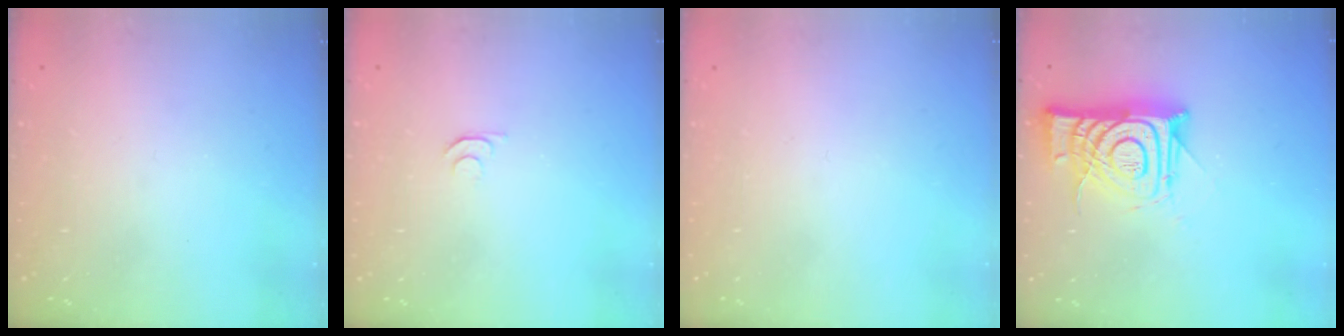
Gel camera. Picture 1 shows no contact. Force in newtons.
{"total": 4.3, "press": 4.3, "slide": 0.7}
{"total": 1.7, "press": 1.7, "slide": 0.1}
{"total": 14.0, "press": 14.0, "slide": 1.4}